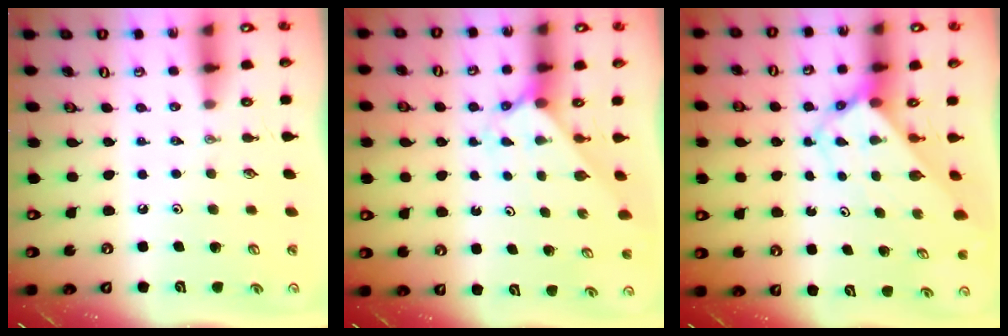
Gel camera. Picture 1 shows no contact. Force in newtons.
{"total": 2.3, "press": 2.3, "slide": 0.1}
{"total": 3.8, "press": 3.7, "slide": 0.4}